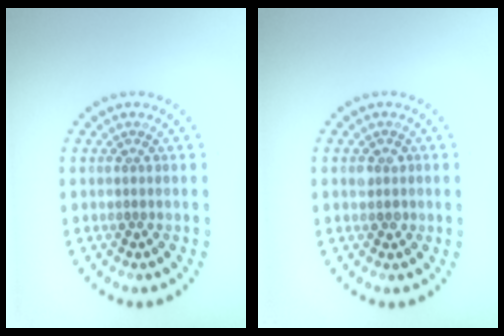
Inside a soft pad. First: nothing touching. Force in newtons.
{"total": 1.3, "press": 1.2, "slide": 0.3}